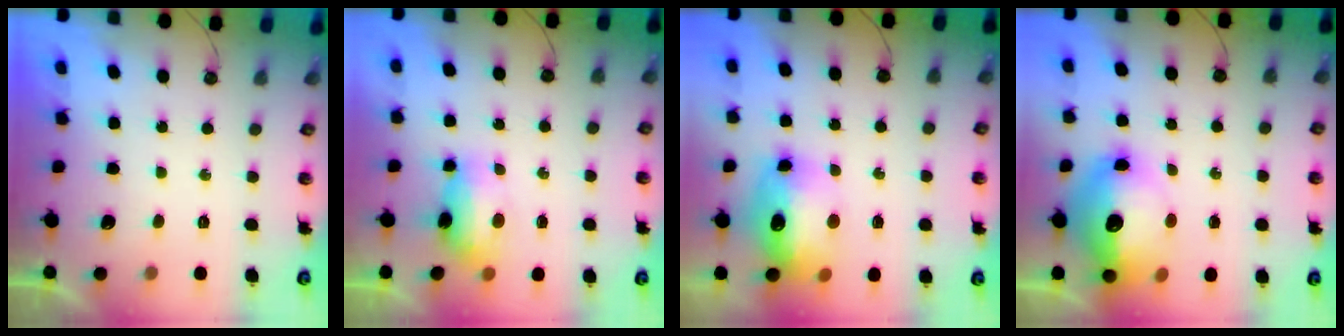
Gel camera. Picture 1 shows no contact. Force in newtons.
{"total": 7.8, "press": 7.7, "slide": 0.7}
{"total": 14.4, "press": 14.4, "slide": 1.3}
{"total": 16.9, "press": 16.8, "slide": 1.4}